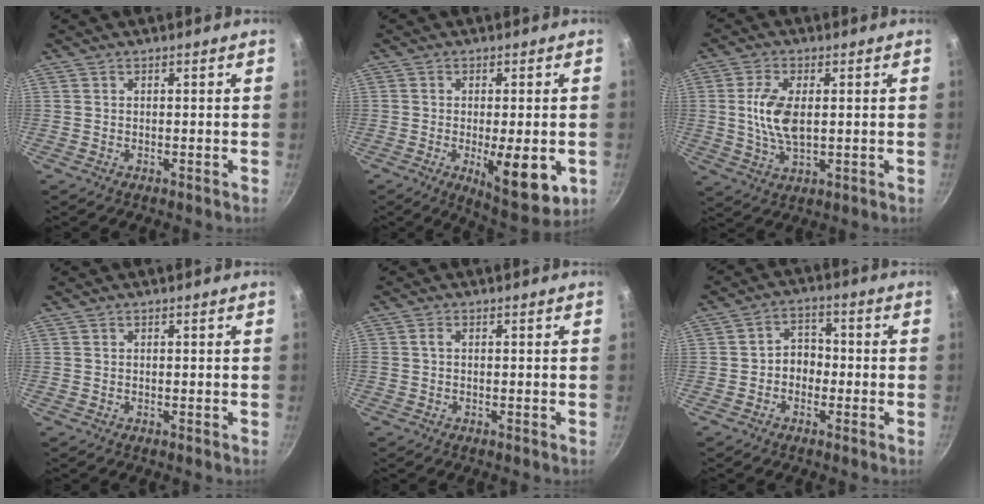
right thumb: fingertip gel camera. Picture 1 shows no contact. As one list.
[{"total": 11.3, "force": [-2.9, 3.9, 10.3], "torque": [-0.138, -0.021, -0.033]}, {"total": 8.6, "force": [0.7, 4.2, 7.5], "torque": [-0.158, -0.007, 0.017]}, {"total": 0.0}, {"total": 0.9, "force": [0.0, 0.3, 0.9], "torque": [-0.020, 0.000, -0.002]}, {"total": 5.0, "force": [-1.2, 4.1, 2.7], "torque": [-0.015, 0.024, -0.031]}]